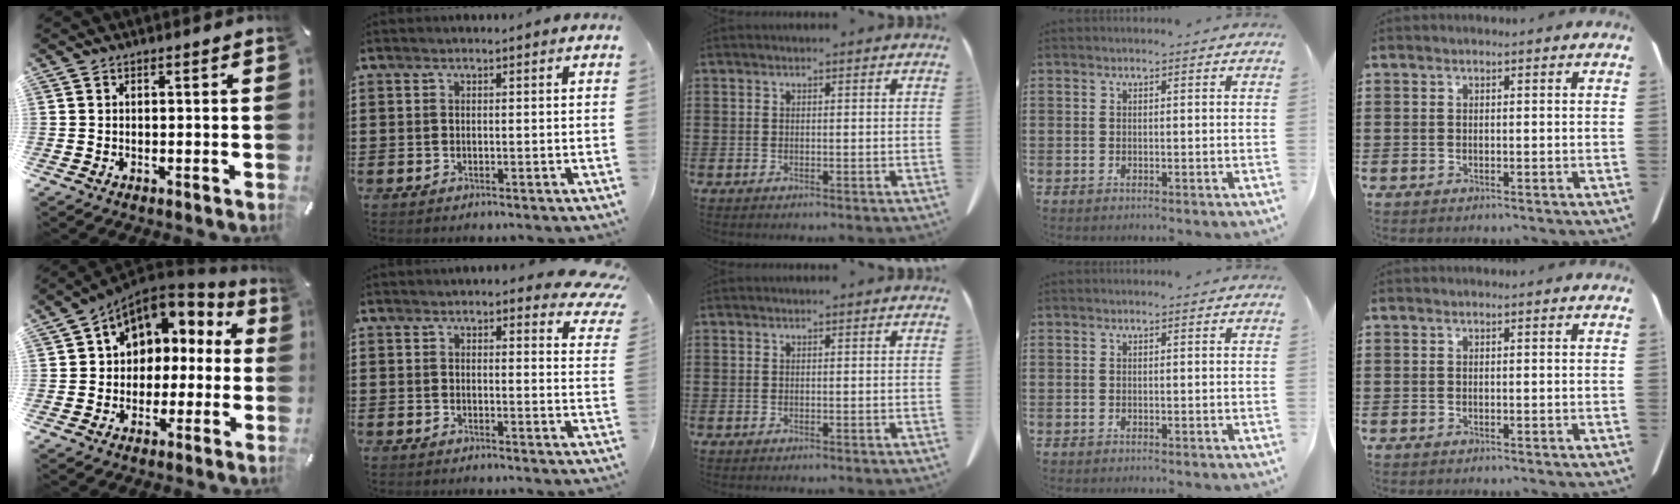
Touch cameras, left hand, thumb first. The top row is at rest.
{"thumb": {"total": 8.9, "force": [3.3, 7.8, 2.6], "torque": [-0.051, -0.022, 0.068]}, "index": {"total": 4.5, "force": [4.0, 1.0, 1.7], "torque": [-0.031, -0.012, 0.071]}}